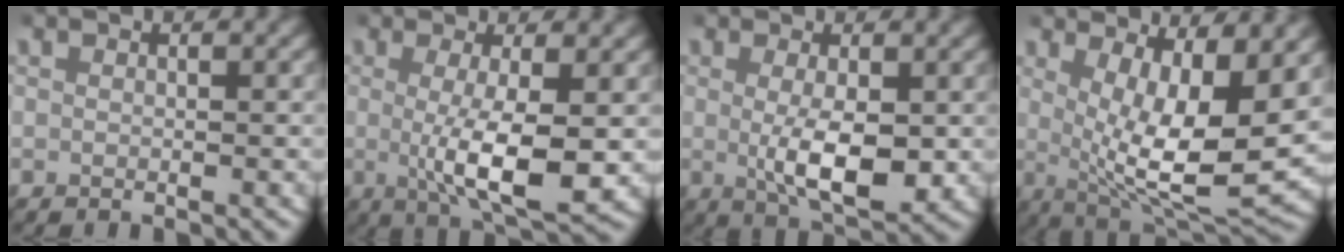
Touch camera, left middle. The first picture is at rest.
{"total": 6.6, "force": [-0.3, 1.7, 6.3], "torque": [-0.110, -0.018, 0.002]}
{"total": 5.4, "force": [-0.4, 2.2, 5.0], "torque": [-0.083, -0.015, -0.002]}
{"total": 10.8, "force": [1.2, 4.5, 9.8], "torque": [-0.153, -0.034, 0.030]}